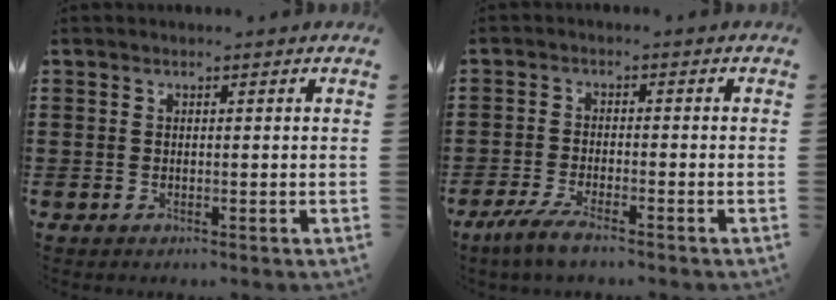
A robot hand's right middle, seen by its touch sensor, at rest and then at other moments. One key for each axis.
{"total": 3.9, "fx": -3.1, "fy": 0.5, "fz": 2.3, "tx": -0.060, "ty": -0.007, "tz": -0.065}